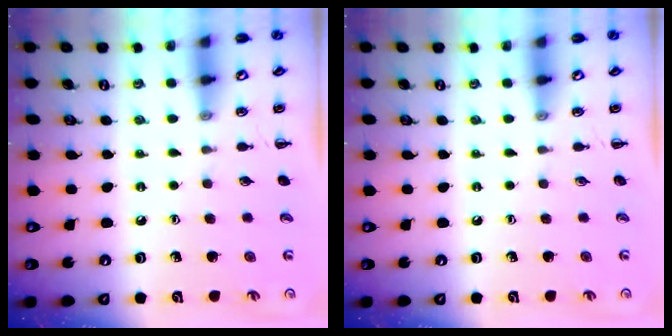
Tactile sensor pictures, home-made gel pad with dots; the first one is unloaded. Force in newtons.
{"total": 0.0}